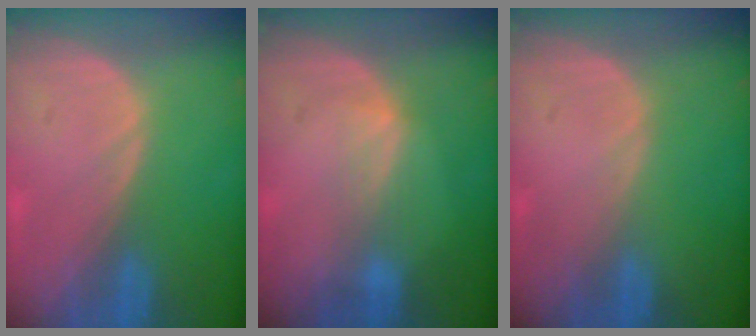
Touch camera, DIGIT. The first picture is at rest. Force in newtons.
{"total": 2.4, "press": 2.4, "slide": 0.4}
{"total": 0.0}